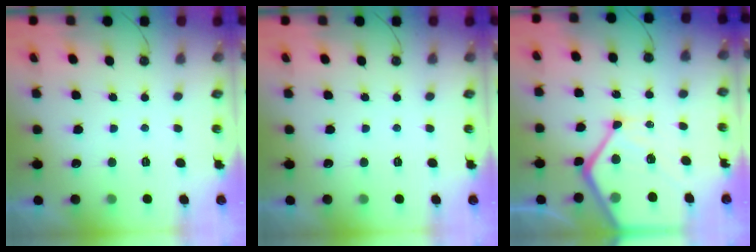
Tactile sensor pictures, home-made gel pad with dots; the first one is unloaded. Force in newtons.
{"total": 0.0}
{"total": 19.3, "press": 19.2, "slide": 2.1}